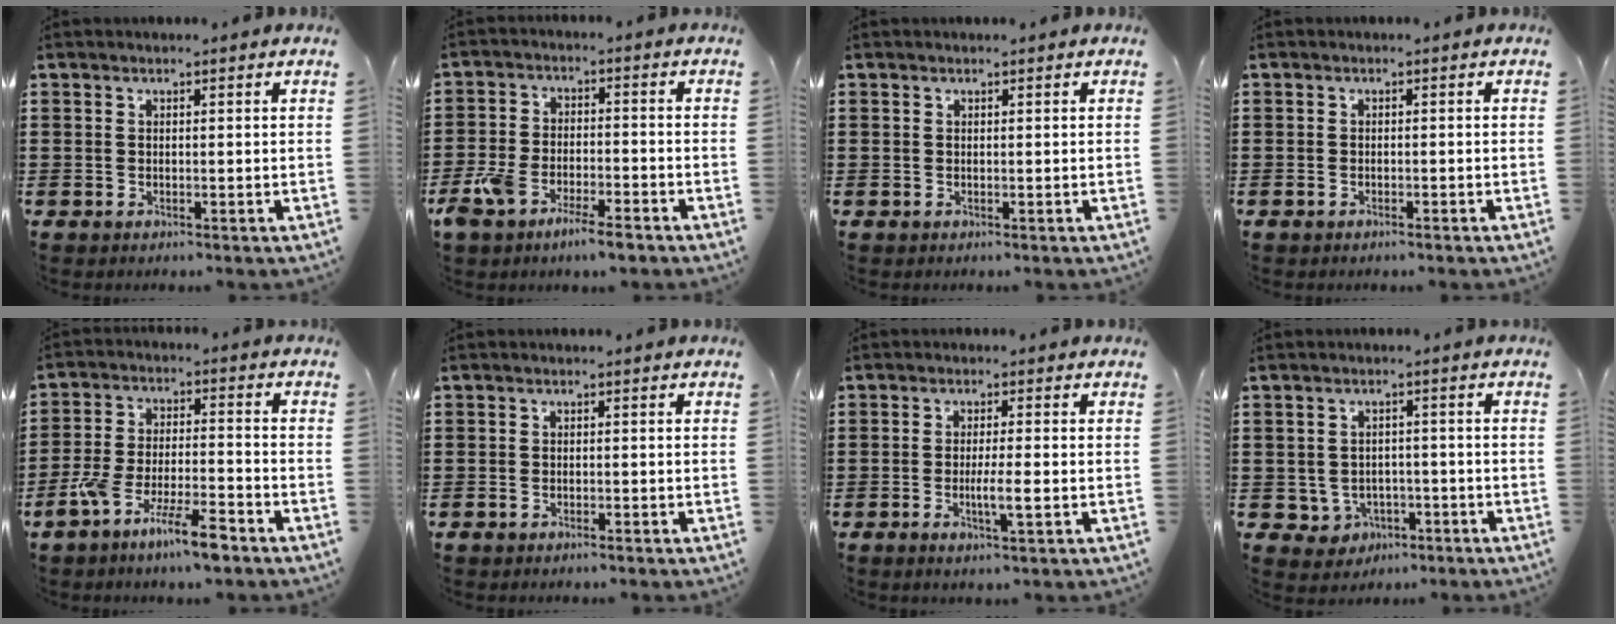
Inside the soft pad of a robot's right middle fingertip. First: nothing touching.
{"total": 6.6, "force": [-4.9, 2.2, 3.8], "torque": [-0.095, -0.002, -0.098]}
{"total": 0.0}
{"total": 0.8, "force": [-0.7, 0.2, 0.4], "torque": [-0.011, -0.002, -0.013]}
{"total": 9.2, "force": [-6.8, 1.5, 6.1], "torque": [-0.127, 0.001, -0.132]}
{"total": 1.0, "force": [-0.8, 0.2, 0.4], "torque": [-0.013, -0.003, -0.016]}
{"total": 3.9, "force": [-1.3, 0.3, 3.7], "torque": [-0.065, -0.004, -0.023]}
{"total": 2.8, "force": [-1.7, 2.2, 0.5], "torque": [-0.022, 0.000, -0.037]}